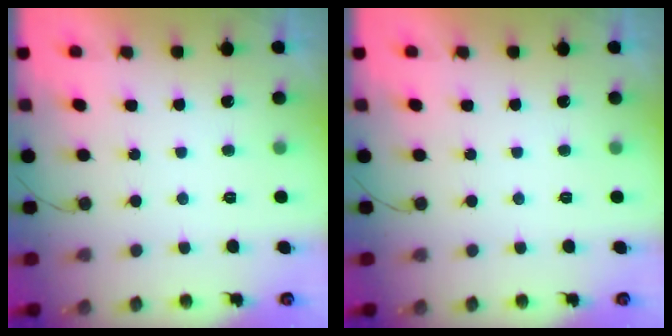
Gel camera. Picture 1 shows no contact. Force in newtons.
{"total": 0.0}